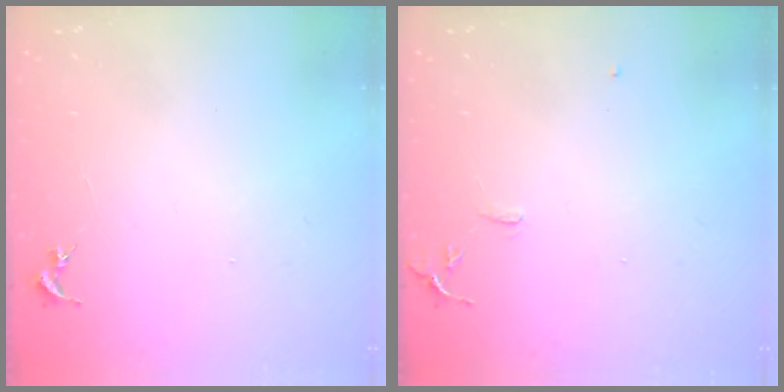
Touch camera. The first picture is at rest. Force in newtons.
{"total": 6.9, "press": 6.9, "slide": 0.6}